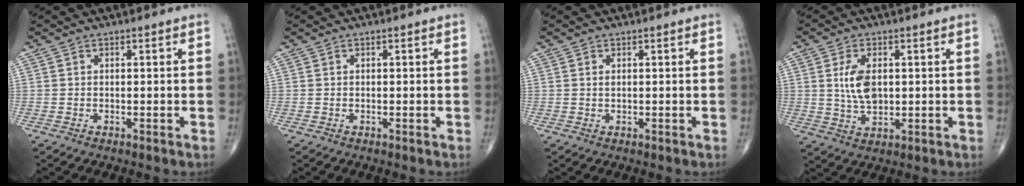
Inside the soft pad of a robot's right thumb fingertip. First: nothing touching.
{"total": 0.0}
{"total": 0.5, "force": [0.2, 0.2, 0.4], "torque": [-0.007, 0.001, 0.004]}
{"total": 6.9, "force": [1.0, 3.8, 5.6], "torque": [-0.101, -0.008, 0.023]}